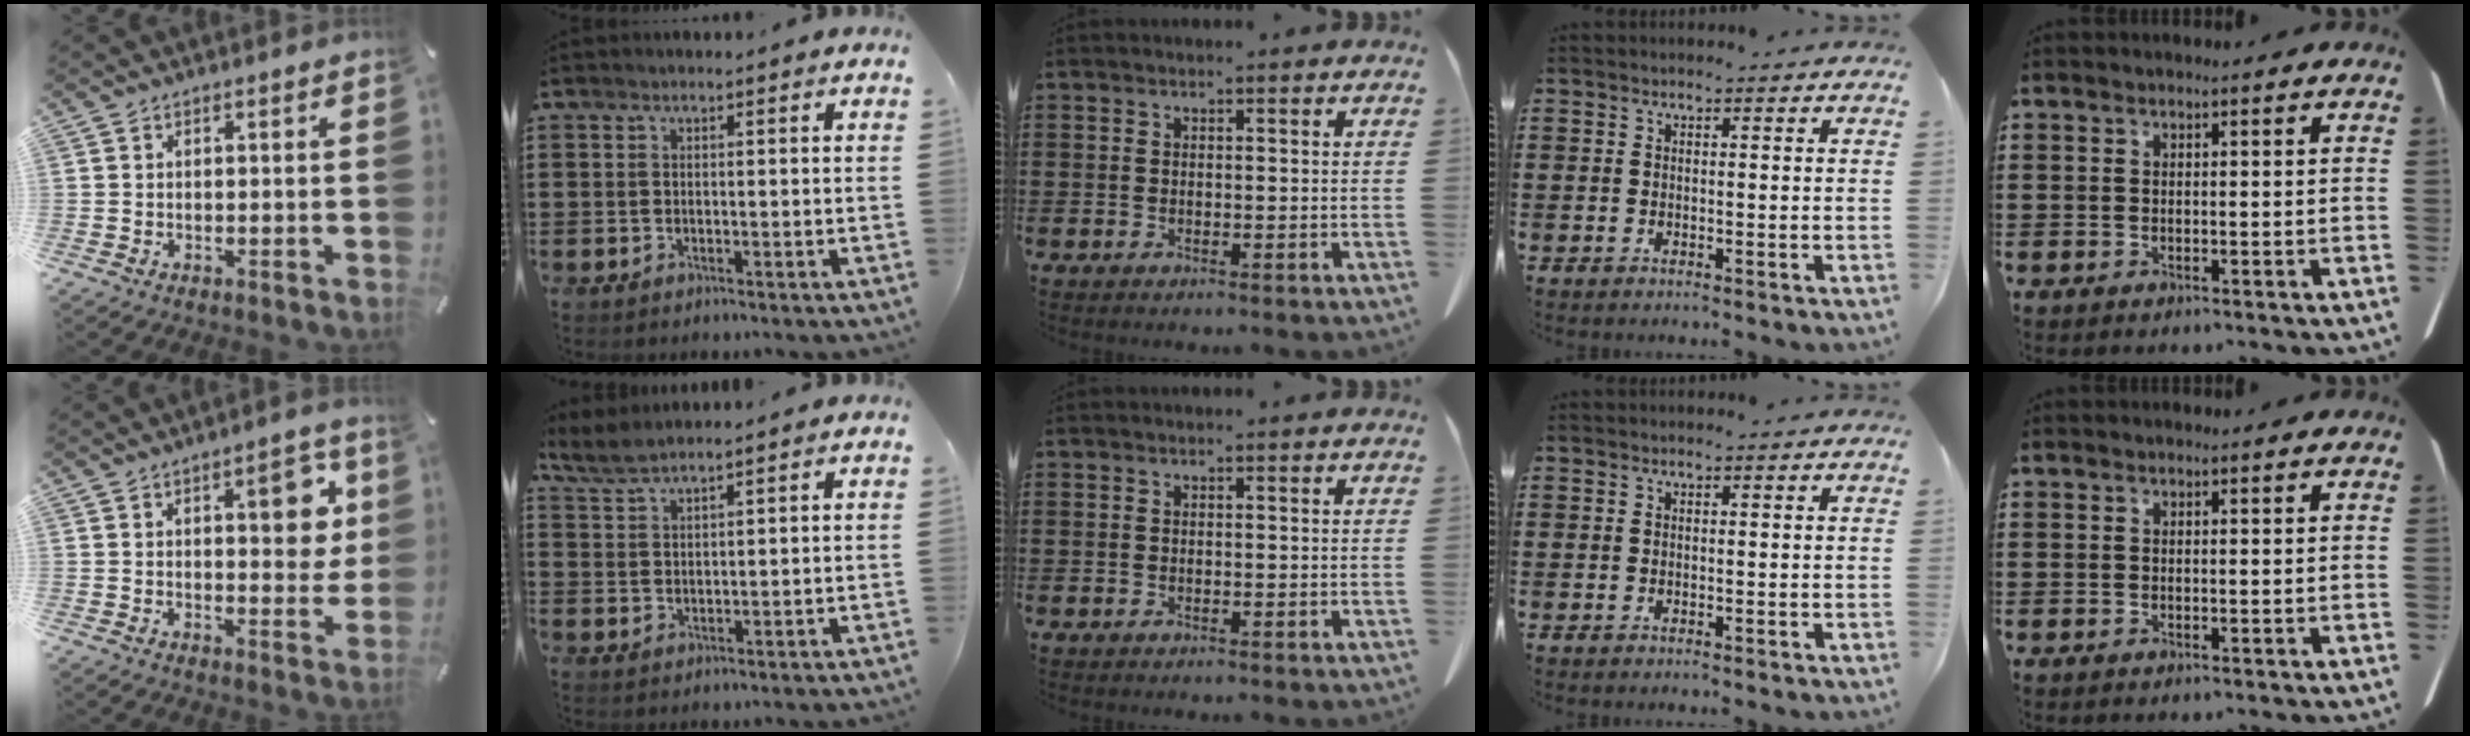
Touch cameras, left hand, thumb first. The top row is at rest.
{"thumb": {"total": 10.6, "force": [3.5, 4.6, 8.9], "torque": [-0.099, -0.016, 0.048]}, "index": {"total": 2.6, "force": [2.3, 0.3, 1.1], "torque": [-0.029, -0.002, 0.045]}}